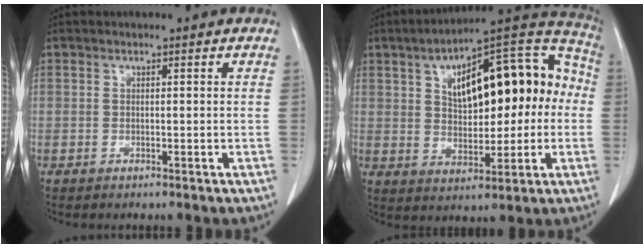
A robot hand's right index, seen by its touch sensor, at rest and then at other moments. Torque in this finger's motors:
{"motor_torque": [1.49, 0.65, 0.77, 0.21]}